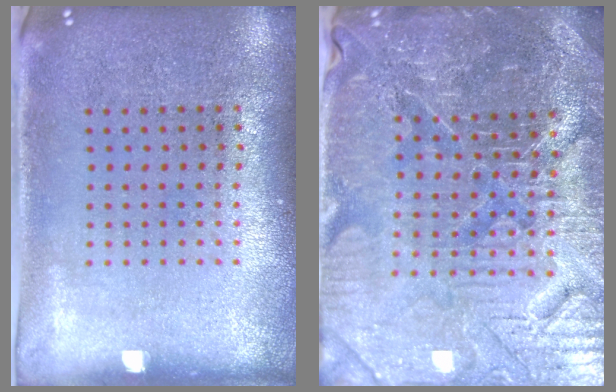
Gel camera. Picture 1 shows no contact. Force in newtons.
{"total": 5.4, "press": 5.1, "slide": 1.8}